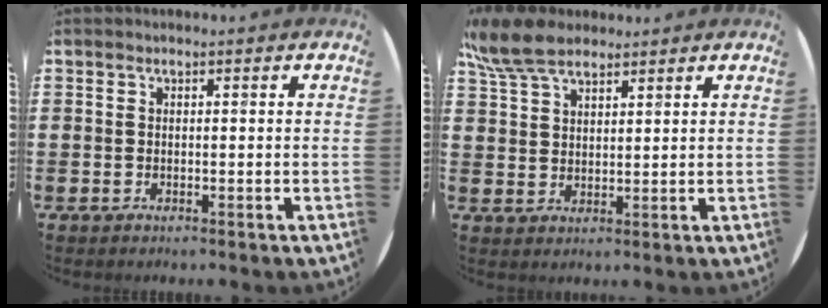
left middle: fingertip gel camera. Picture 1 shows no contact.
{"total": 7.1, "force": [5.9, 2.5, 3.1], "torque": [-0.078, -0.008, 0.113]}